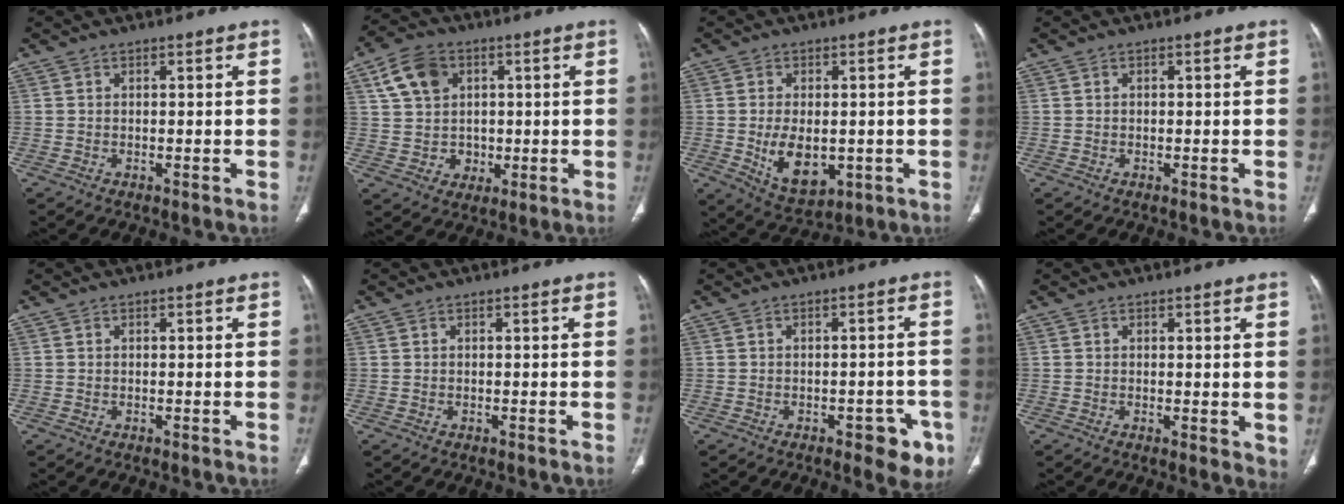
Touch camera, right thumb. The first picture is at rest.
{"total": 10.9, "force": [3.1, 9.1, 5.1], "torque": [-0.066, -0.002, 0.060]}
{"total": 9.0, "force": [-1.4, 5.5, 7.0], "torque": [-0.099, -0.012, -0.004]}
{"total": 0.0}
{"total": 0.0}
{"total": 0.0}
{"total": 6.7, "force": [-3.3, 3.3, 4.9], "torque": [-0.030, 0.013, -0.035]}
{"total": 2.7, "force": [0.3, 1.2, 2.5], "torque": [-0.033, -0.011, 0.005]}